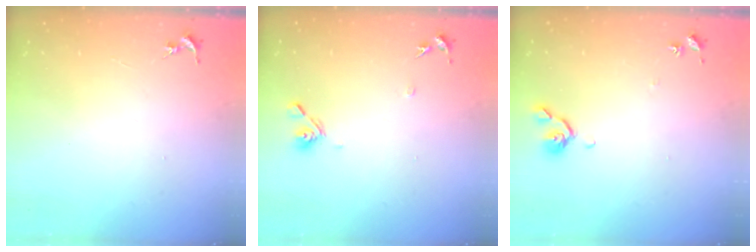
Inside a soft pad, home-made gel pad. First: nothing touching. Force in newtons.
{"total": 7.5, "press": 7.3, "slide": 1.6}
{"total": 5.6, "press": 5.6, "slide": 0.9}